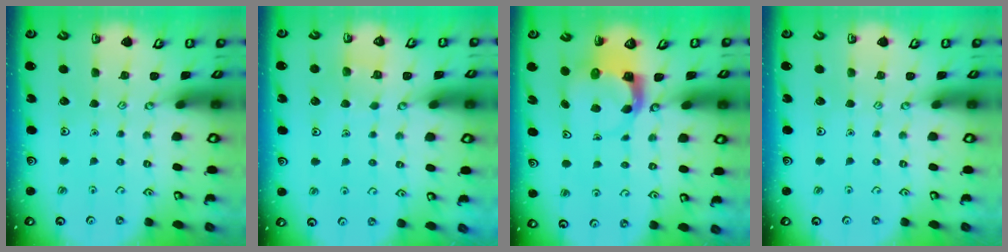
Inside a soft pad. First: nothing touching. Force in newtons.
{"total": 4.3, "press": 4.3, "slide": 0.4}
{"total": 5.0, "press": 4.9, "slide": 0.9}
{"total": 0.0}